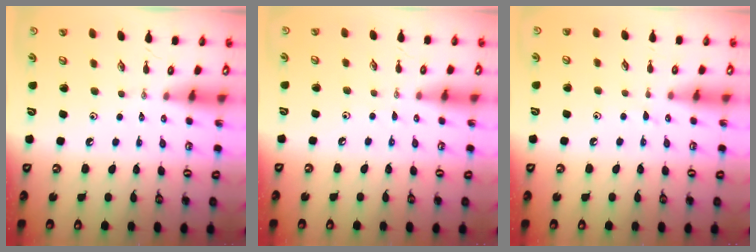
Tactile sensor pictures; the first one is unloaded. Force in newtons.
{"total": 3.0, "press": 3.0, "slide": 0.3}
{"total": 5.1, "press": 5.0, "slide": 0.6}